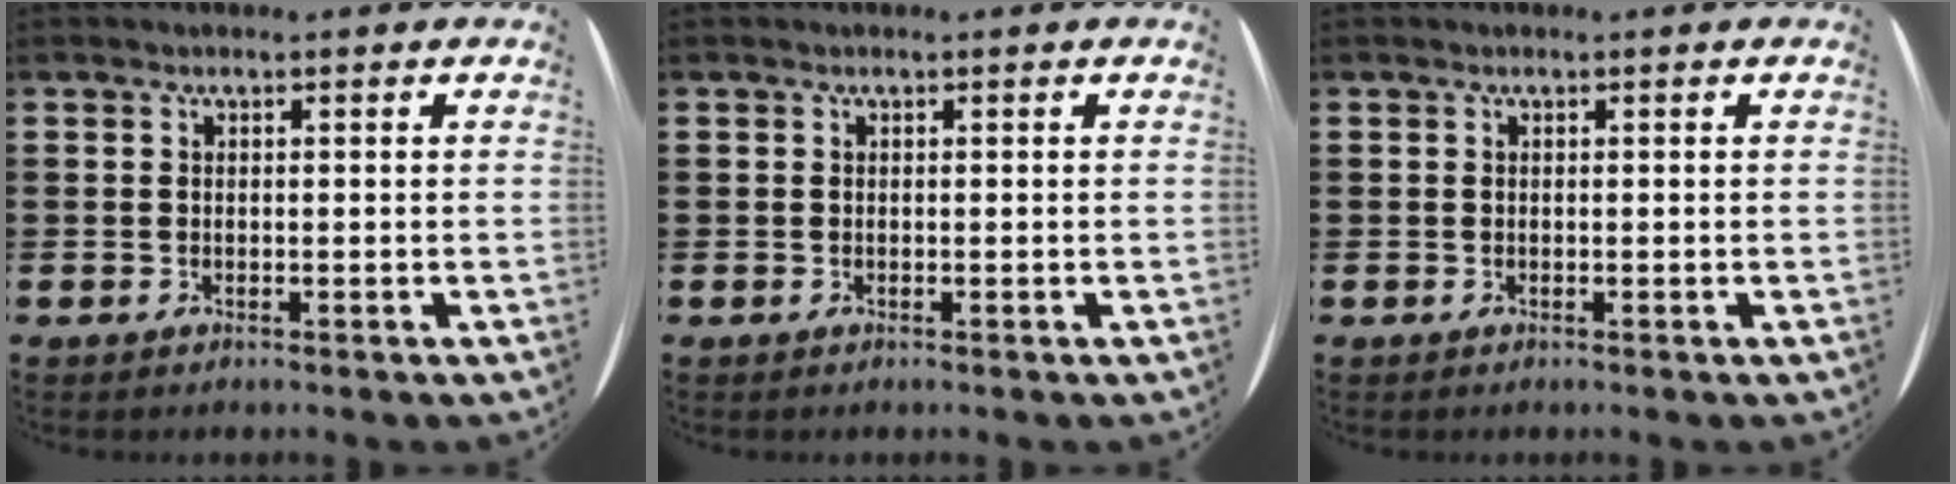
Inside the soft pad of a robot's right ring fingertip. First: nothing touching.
{"total": 0.0}
{"total": 0.0}